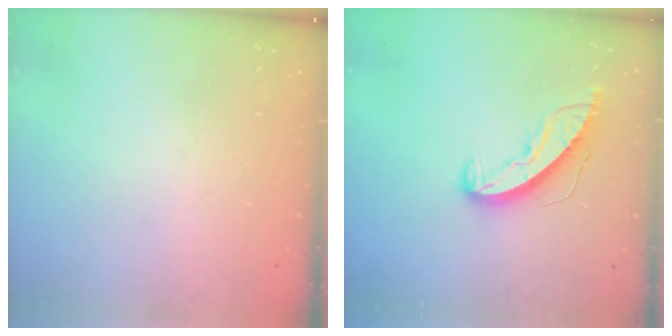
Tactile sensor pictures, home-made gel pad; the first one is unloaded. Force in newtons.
{"total": 9.1, "press": 9.1, "slide": 0.4}